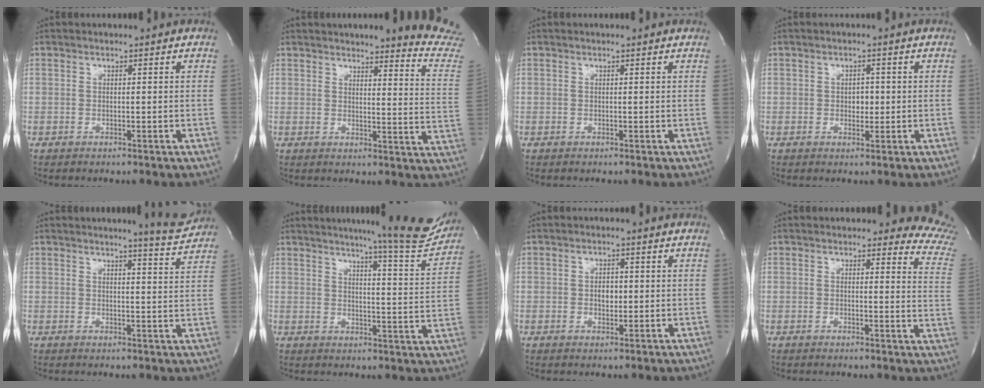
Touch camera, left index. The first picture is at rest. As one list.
[{"total": 13.6, "force": [12.8, -0.1, 4.6], "torque": [-0.044, -0.097, 0.125]}, {"total": 0.8, "force": [0.7, 0.0, 0.3], "torque": [-0.010, 0.005, 0.006]}, {"total": 1.9, "force": [0.0, 1.3, 1.4], "torque": [-0.017, 0.002, 0.002]}, {"total": 5.6, "force": [5.4, -0.4, 1.6], "torque": [-0.031, -0.027, 0.057]}, {"total": 17.1, "force": [15.5, 0.1, 7.3], "torque": [-0.095, -0.060, 0.182]}, {"total": 2.2, "force": [0.0, 1.4, 1.6], "torque": [-0.026, 0.001, 0.003]}, {"total": 10.3, "force": [9.9, 1.9, 2.1], "torque": [0.012, -0.077, 0.061]}]